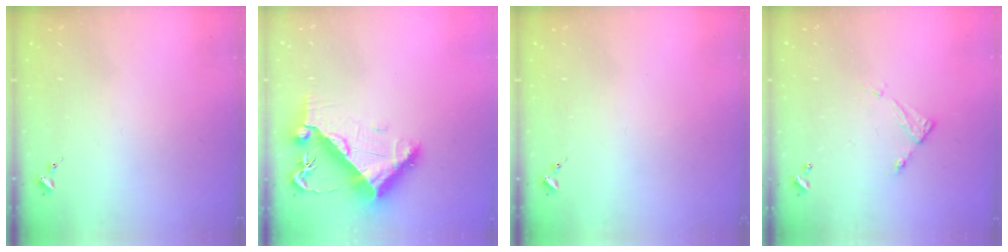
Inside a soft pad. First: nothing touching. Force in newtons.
{"total": 10.5, "press": 10.4, "slide": 1.3}
{"total": 0.0}
{"total": 5.3, "press": 5.3, "slide": 0.4}